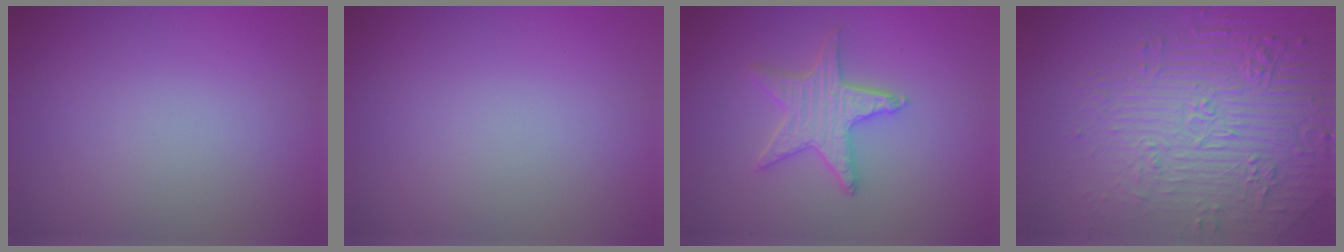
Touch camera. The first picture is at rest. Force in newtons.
{"total": 0.0}
{"total": 3.5, "press": 3.4, "slide": 0.8}
{"total": 7.7, "press": 5.7, "slide": 5.2}